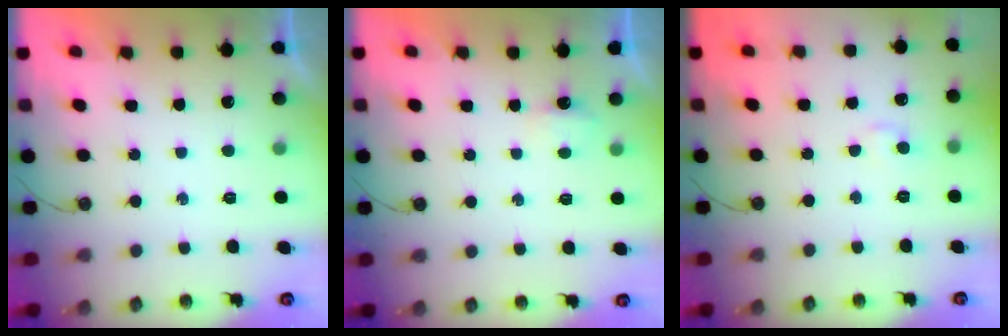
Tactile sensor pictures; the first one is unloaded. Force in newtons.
{"total": 3.0, "press": 2.9, "slide": 0.5}
{"total": 4.7, "press": 4.6, "slide": 0.7}